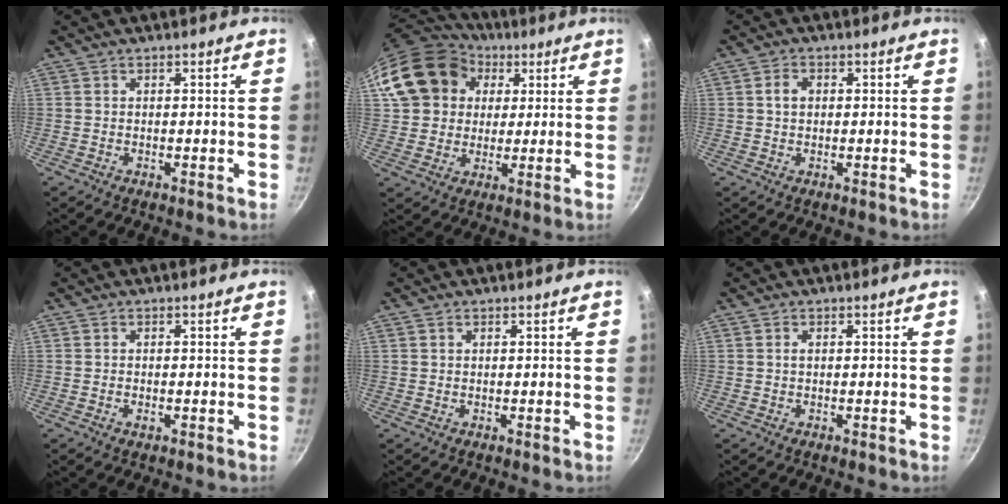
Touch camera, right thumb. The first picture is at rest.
{"total": 17.2, "force": [5.3, 14.5, 7.6], "torque": [-0.123, 0.026, 0.091]}
{"total": 2.5, "force": [0.4, 1.9, 1.6], "torque": [-0.019, 0.006, 0.005]}
{"total": 1.0, "force": [-0.3, 0.5, 0.8], "torque": [-0.015, 0.001, -0.005]}
{"total": 0.5, "force": [0.3, 0.3, 0.2], "torque": [-0.004, 0.001, 0.006]}
{"total": 0.5, "force": [0.1, 0.3, 0.4], "torque": [-0.008, 0.002, 0.003]}